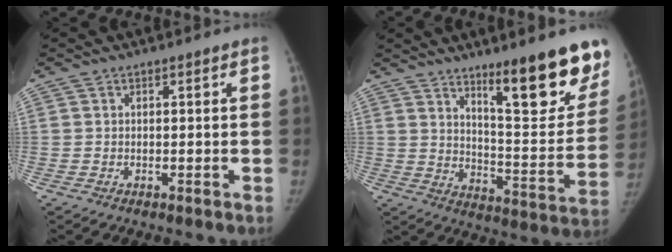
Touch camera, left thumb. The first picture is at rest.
{"total": 20.7, "force": [13.1, 4.4, 15.5], "torque": [-0.168, -0.097, 0.198]}